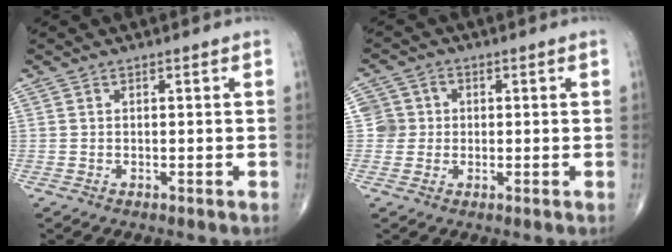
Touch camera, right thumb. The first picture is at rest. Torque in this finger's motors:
{"motor_torque": [0.00, -0.15, 0.17, 0.11, -0.01]}